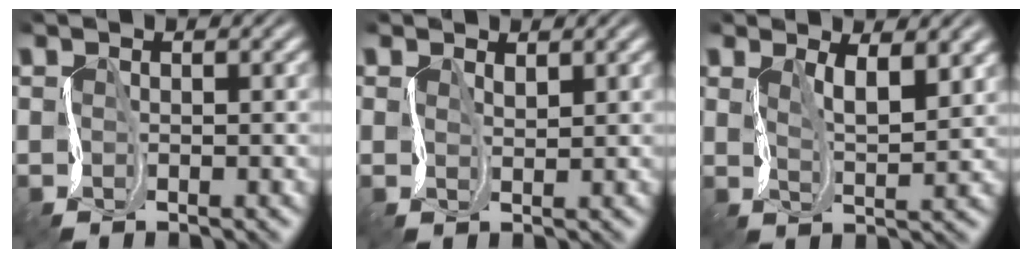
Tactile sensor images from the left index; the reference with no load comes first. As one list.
[{"total": 0.7, "force": [0.5, 0.3, 0.3], "torque": [-0.010, -0.005, 0.011]}, {"total": 3.3, "force": [1.4, 1.0, 2.9], "torque": [-0.064, -0.011, 0.022]}]